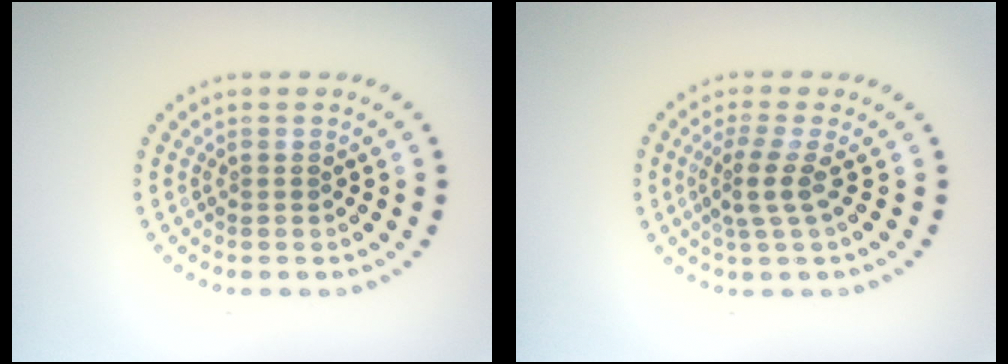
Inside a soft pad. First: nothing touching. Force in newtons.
{"total": 2.6, "press": 1.9, "slide": 1.7}